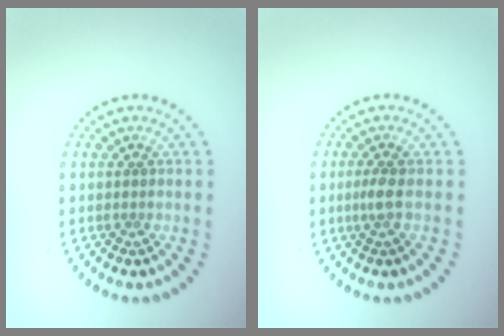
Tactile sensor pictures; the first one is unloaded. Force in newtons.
{"total": 1.3, "press": 1.1, "slide": 0.7}